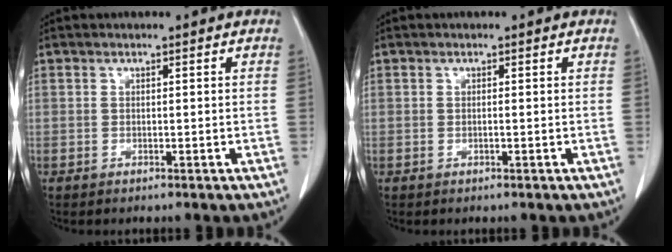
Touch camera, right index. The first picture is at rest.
{"total": 0.7, "force": [-0.1, 0.3, 0.7], "torque": [-0.020, 0.003, 0.000]}